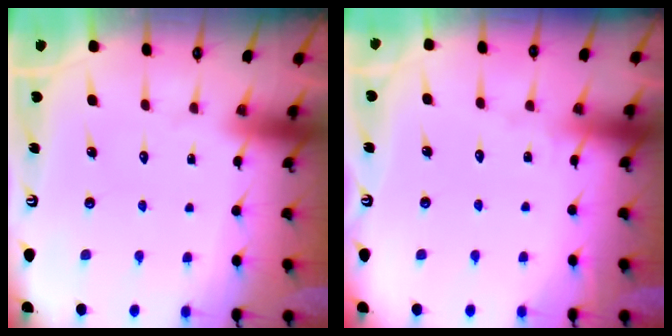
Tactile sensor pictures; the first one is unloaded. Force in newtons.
{"total": 1.7, "press": 1.7, "slide": 0.2}